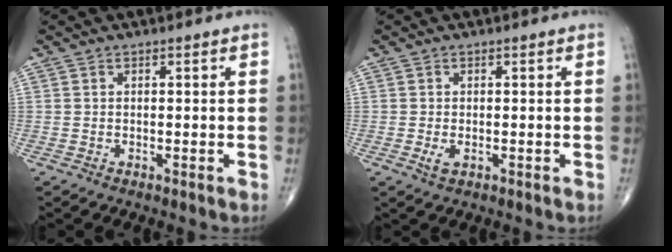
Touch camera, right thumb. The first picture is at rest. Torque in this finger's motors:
{"motor_torque": [-0.18, 0.05, 0.25, 0.09, -0.01]}